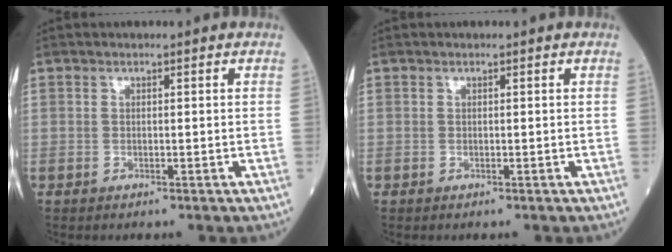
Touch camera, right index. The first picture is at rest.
{"total": 0.0}